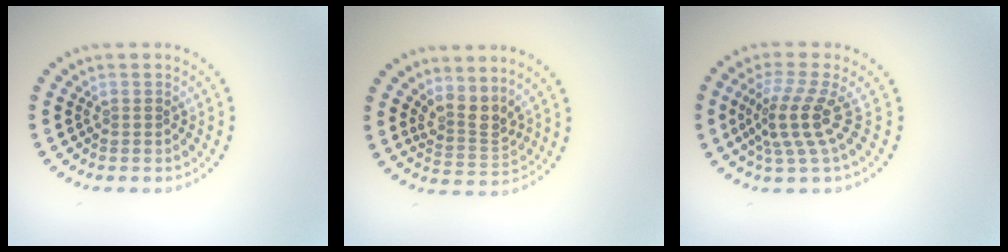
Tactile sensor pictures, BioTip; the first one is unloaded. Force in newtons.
{"total": 2.8, "press": 2.0, "slide": 1.9}
{"total": 3.7, "press": 2.6, "slide": 2.6}